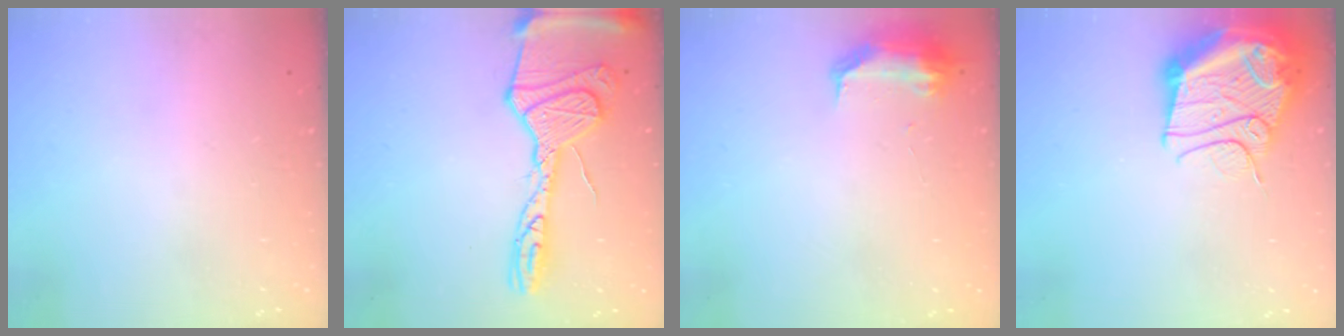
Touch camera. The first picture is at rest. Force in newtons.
{"total": 19.1, "press": 19.0, "slide": 1.7}
{"total": 8.5, "press": 8.4, "slide": 0.9}
{"total": 17.5, "press": 17.4, "slide": 1.9}